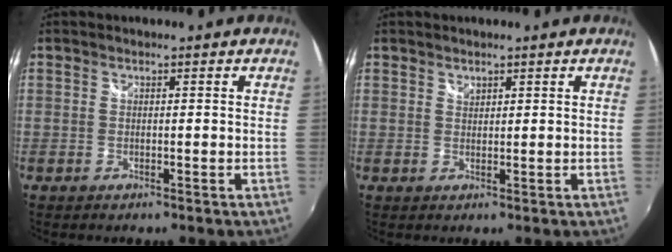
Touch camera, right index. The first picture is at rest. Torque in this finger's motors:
{"motor_torque": [-0.34, -0.05, -0.11, 0.00]}